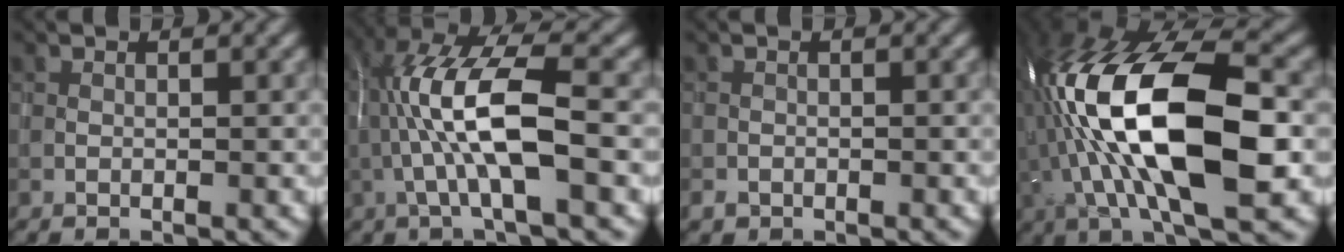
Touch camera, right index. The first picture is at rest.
{"total": 8.6, "force": [-0.8, 2.2, 8.3], "torque": [-0.176, 0.014, -0.013]}
{"total": 0.9, "force": [-0.6, 0.6, 0.0], "torque": [0.001, -0.001, -0.011]}
{"total": 15.8, "force": [-1.0, 6.3, 14.5], "torque": [-0.271, 0.019, -0.025]}